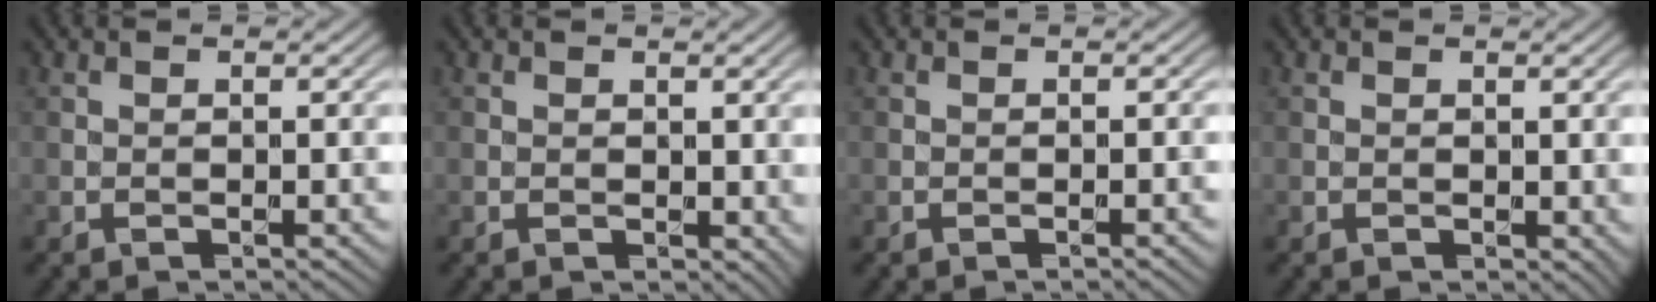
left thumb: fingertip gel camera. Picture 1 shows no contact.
{"total": 1.1, "force": [0.3, 0.8, 0.7], "torque": [-0.009, -0.004, 0.008]}
{"total": 0.7, "force": [-0.3, 0.0, 0.6], "torque": [-0.007, 0.001, -0.007]}
{"total": 0.8, "force": [0.1, 0.6, 0.6], "torque": [-0.005, -0.004, 0.004]}